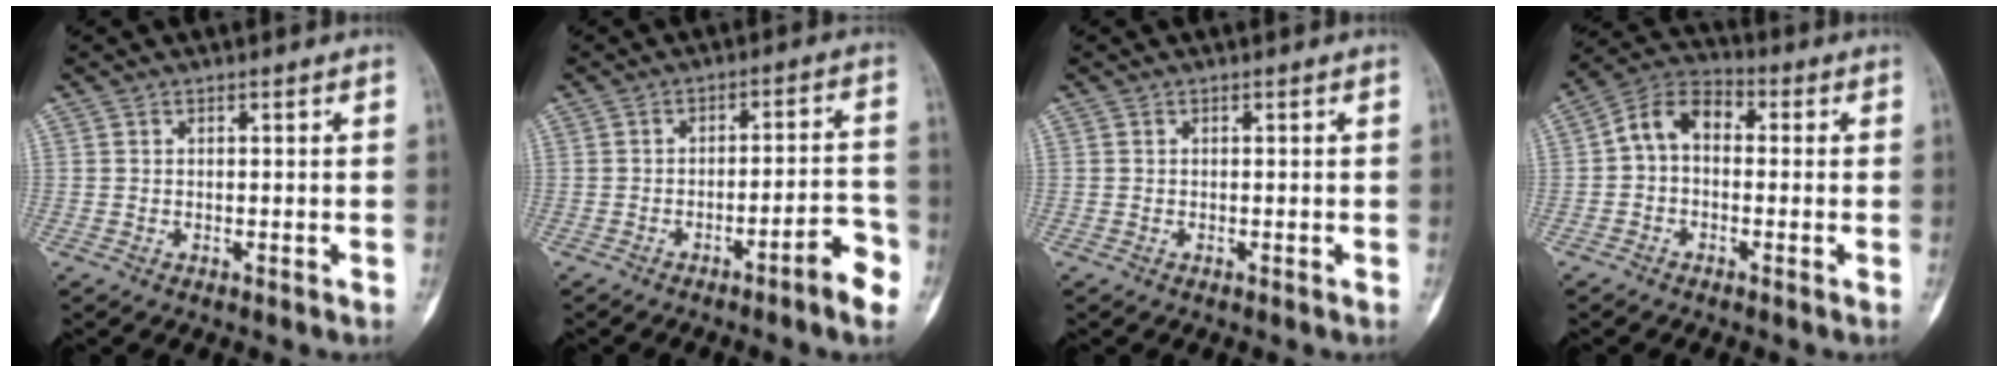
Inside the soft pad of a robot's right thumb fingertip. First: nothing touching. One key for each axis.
{"total": 7.4, "fx": -4.1, "fy": 0.9, "fz": 6.1, "tx": -0.081, "ty": 0.034, "tz": -0.054}
{"total": 0.0}
{"total": 7.8, "fx": 0.0, "fy": 5.3, "fz": 5.7, "tx": -0.085, "ty": 0.028, "tz": -0.017}